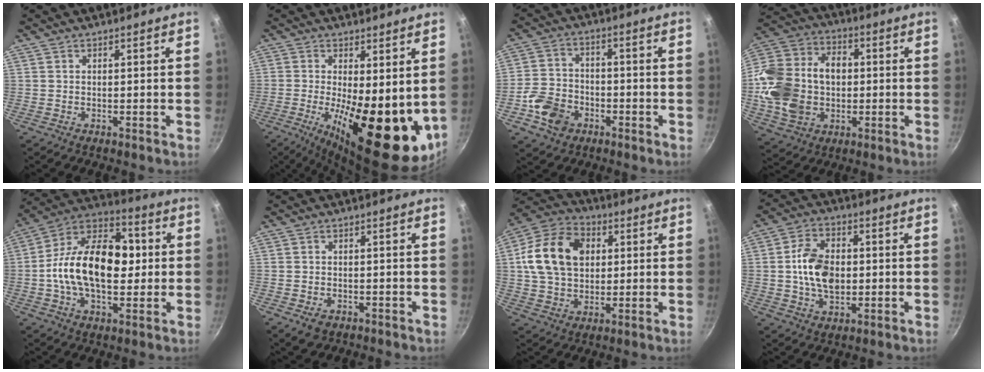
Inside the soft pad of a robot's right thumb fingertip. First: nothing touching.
{"total": 19.5, "force": [-1.4, 7.8, 17.9], "torque": [-0.237, -0.030, -0.010]}
{"total": 9.0, "force": [-3.9, 6.9, 4.3], "torque": [-0.068, 0.027, -0.078]}
{"total": 21.0, "force": [-0.7, 15.8, 13.8], "torque": [-0.259, 0.035, -0.010]}
{"total": 21.0, "force": [0.1, 12.8, 16.6], "torque": [-0.254, 0.032, -0.018]}
{"total": 3.2, "force": [-1.6, 2.2, 1.8], "torque": [-0.030, 0.005, -0.019]}
{"total": 16.7, "force": [3.2, 12.3, 10.8], "torque": [-0.173, 0.013, 0.046]}
{"total": 11.2, "force": [0.1, 7.4, 8.3], "torque": [-0.132, 0.008, -0.003]}